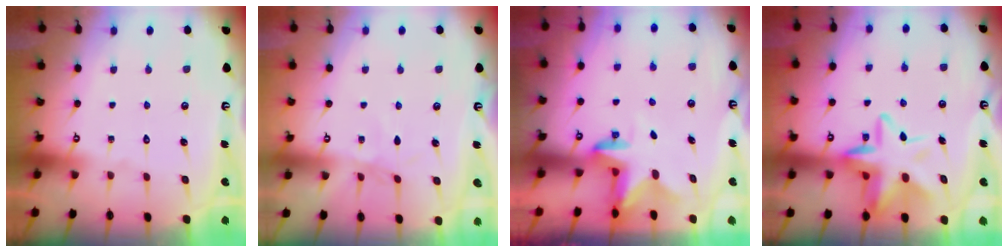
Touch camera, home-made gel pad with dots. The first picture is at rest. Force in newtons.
{"total": 1.7, "press": 1.7, "slide": 0.5}
{"total": 2.6, "press": 2.6, "slide": 0.4}
{"total": 13.8, "press": 13.6, "slide": 2.2}